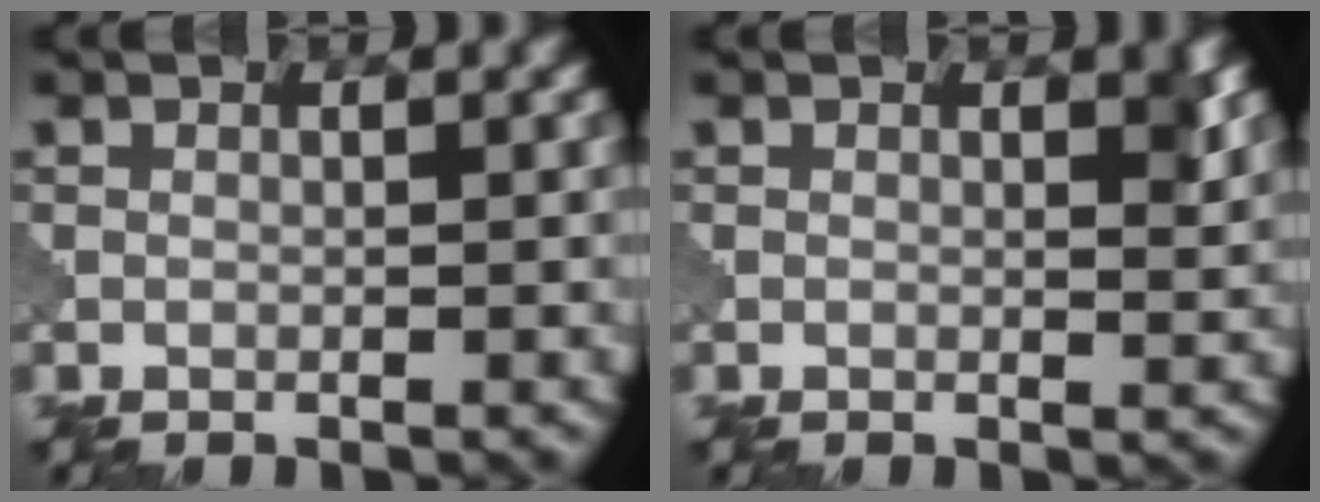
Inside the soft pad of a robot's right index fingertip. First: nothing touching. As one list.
[{"total": 1.4, "force": [0.6, 0.5, 1.2], "torque": [-0.010, -0.004, 0.007]}]